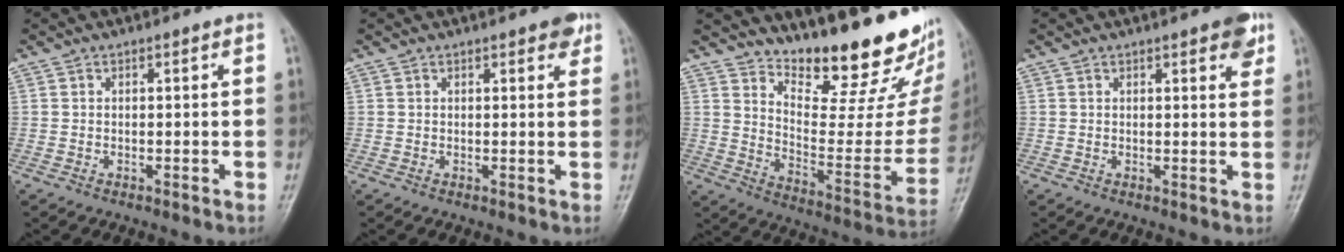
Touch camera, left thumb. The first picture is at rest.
{"total": 2.8, "force": [1.8, 1.1, 1.8], "torque": [-0.011, -0.005, 0.018]}
{"total": 22.0, "force": [17.2, 6.7, 11.9], "torque": [-0.131, -0.126, 0.247]}
{"total": 4.7, "force": [2.7, 1.5, 3.5], "torque": [-0.032, -0.009, 0.028]}